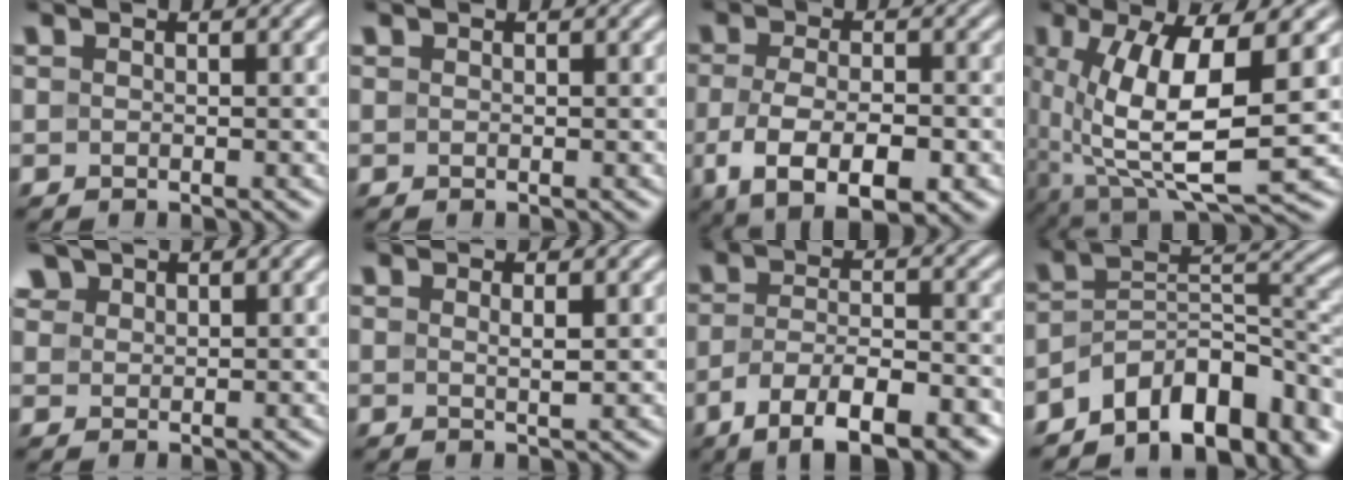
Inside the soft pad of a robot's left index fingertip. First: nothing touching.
{"total": 0.0}
{"total": 7.0, "force": [-2.7, 3.1, 5.7], "torque": [-0.106, -0.012, -0.042]}
{"total": 9.4, "force": [0.8, 2.9, 8.9], "torque": [-0.175, -0.011, 0.016]}
{"total": 1.9, "force": [1.5, 1.1, 0.4], "torque": [-0.017, 0.000, 0.037]}
{"total": 1.1, "force": [0.5, 0.2, 1.0], "torque": [-0.015, -0.001, 0.007]}
{"total": 7.3, "force": [-4.4, 2.4, 5.3], "torque": [-0.093, -0.001, -0.076]}
{"total": 10.4, "force": [-6.9, 4.9, 5.9], "torque": [-0.074, 0.010, -0.130]}